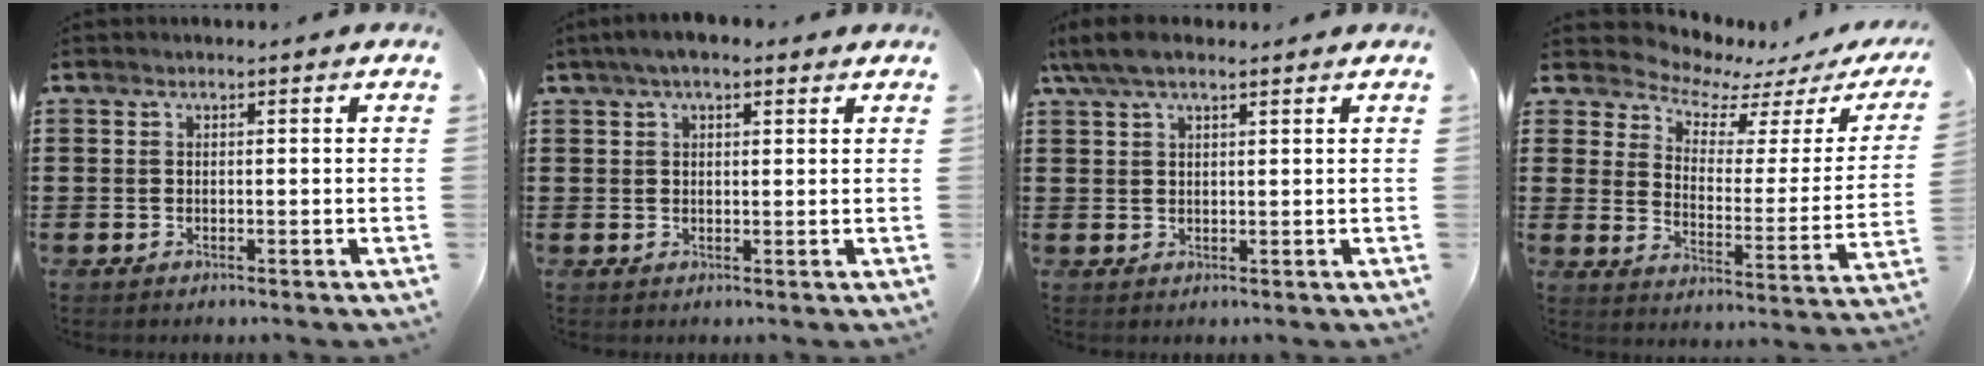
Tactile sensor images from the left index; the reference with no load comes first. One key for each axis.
{"total": 3.0, "fx": 1.6, "fy": 1.1, "fz": 2.2, "tx": -0.047, "ty": 0.009, "tz": 0.028}
{"total": 4.4, "fx": 3.0, "fy": 1.1, "fz": 3.0, "tx": -0.064, "ty": 0.005, "tz": 0.057}
{"total": 4.3, "fx": 4.1, "fy": 1.2, "fz": 0.9, "tx": -0.049, "ty": -0.035, "tz": 0.064}